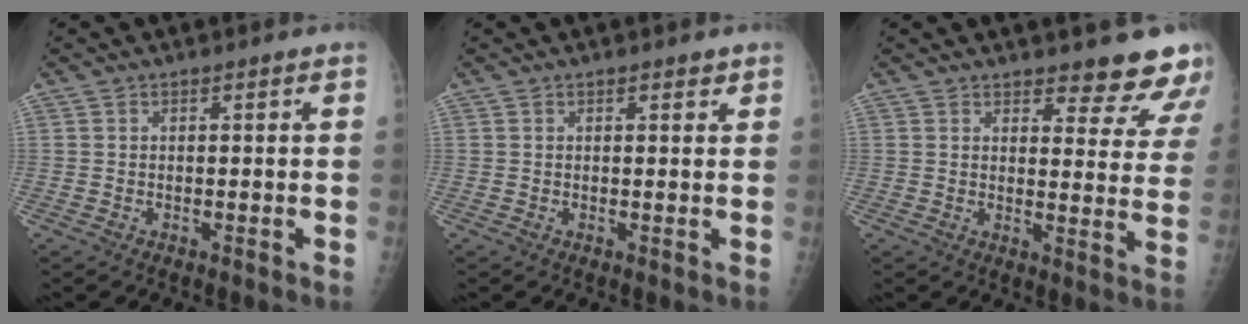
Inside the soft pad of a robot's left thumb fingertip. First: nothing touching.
{"total": 1.2, "force": [0.8, 0.5, 0.7], "torque": [-0.003, -0.003, 0.009]}
{"total": 11.2, "force": [10.1, 3.1, 3.7], "torque": [0.000, -0.072, 0.105]}